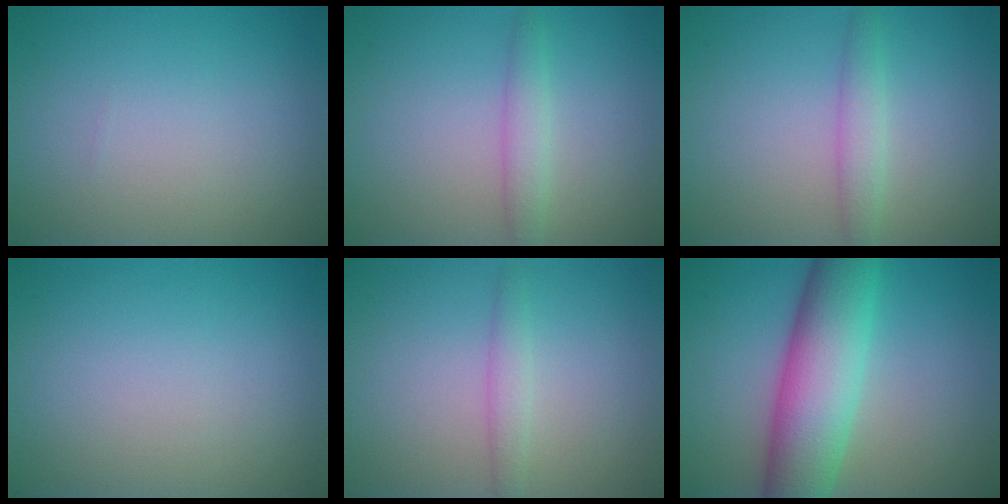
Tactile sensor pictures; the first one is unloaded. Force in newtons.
{"total": 1.9, "press": 1.9, "slide": 0.1}
{"total": 2.1, "press": 2.1, "slide": 0.0}
{"total": 0.0}
{"total": 1.5, "press": 1.5, "slide": 0.1}
{"total": 9.1, "press": 9.1, "slide": 0.1}